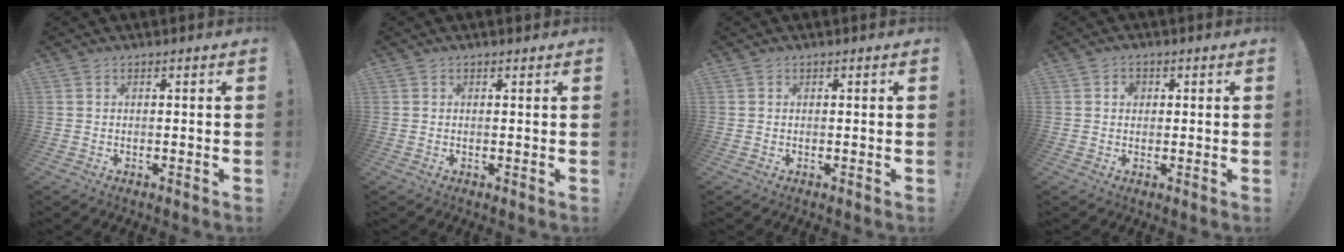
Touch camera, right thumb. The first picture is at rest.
{"total": 0.5, "force": [0.5, 0.1, 0.0], "torque": [0.007, -0.002, 0.008]}
{"total": 0.0}
{"total": 2.4, "force": [0.4, 2.1, 1.1], "torque": [-0.012, 0.001, 0.004]}